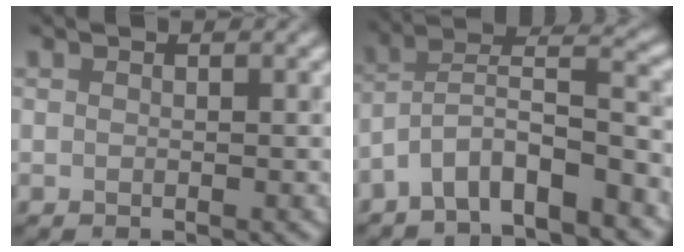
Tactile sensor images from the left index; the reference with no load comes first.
{"total": 7.4, "force": [-5.5, 1.8, 4.6], "torque": [-0.073, 0.013, -0.096]}